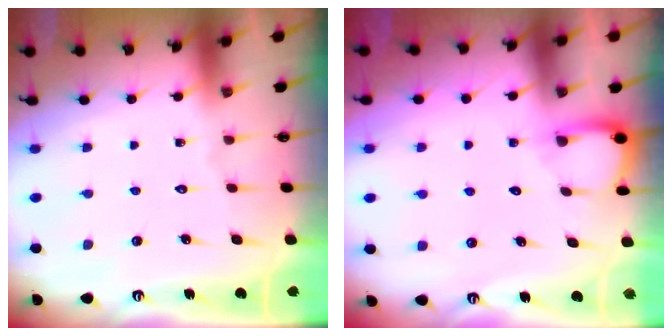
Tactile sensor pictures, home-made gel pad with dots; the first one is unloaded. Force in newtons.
{"total": 4.2, "press": 4.2, "slide": 0.4}